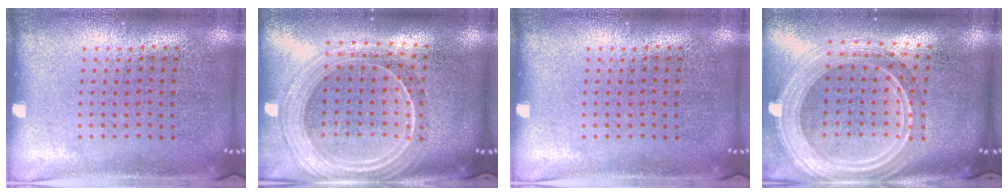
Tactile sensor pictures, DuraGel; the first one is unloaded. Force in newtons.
{"total": 2.3, "press": 2.0, "slide": 1.1}
{"total": 0.0}
{"total": 2.8, "press": 2.3, "slide": 1.5}